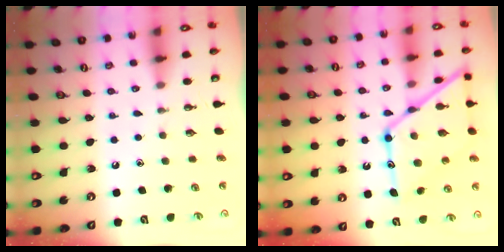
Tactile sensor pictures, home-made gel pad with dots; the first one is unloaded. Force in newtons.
{"total": 18.7, "press": 18.6, "slide": 1.6}